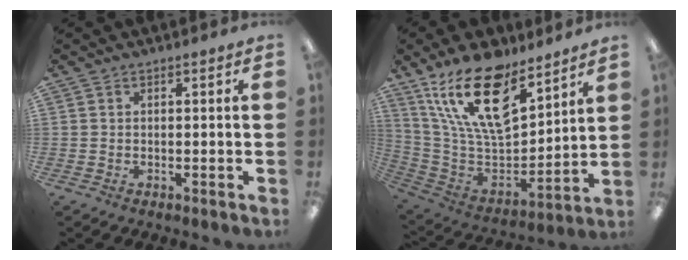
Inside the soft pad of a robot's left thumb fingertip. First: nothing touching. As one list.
[{"total": 22.4, "force": [14.4, 10.0, 13.9], "torque": [-0.254, -0.089, 0.254]}]